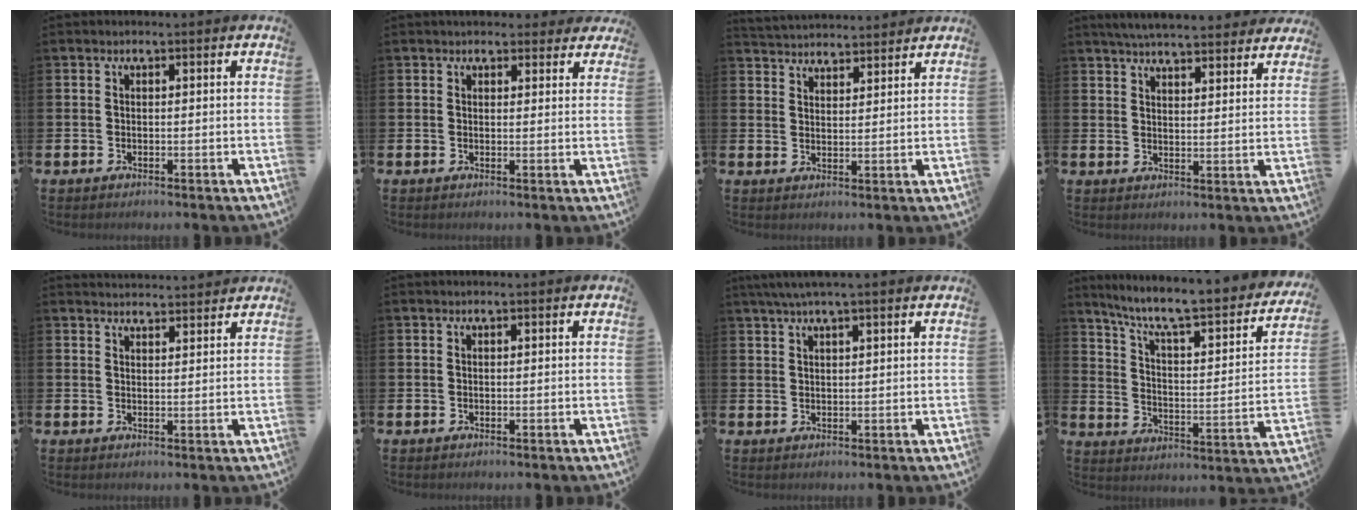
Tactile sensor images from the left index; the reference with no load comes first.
{"total": 2.7, "force": [2.5, 1.2, 0.1], "torque": [0.012, -0.012, 0.040]}
{"total": 4.1, "force": [4.0, 0.7, -0.3], "torque": [-0.005, -0.025, 0.073]}
{"total": 5.7, "force": [5.5, 0.7, 1.1], "torque": [-0.025, -0.033, 0.097]}
{"total": 3.0, "force": [3.0, 0.3, -0.1], "torque": [0.007, -0.022, 0.052]}
{"total": 0.0}
{"total": 3.7, "force": [3.0, 0.1, 2.1], "torque": [-0.043, -0.003, 0.054]}
{"total": 8.0, "force": [6.5, 1.8, 4.3], "torque": [-0.096, -0.056, 0.100]}